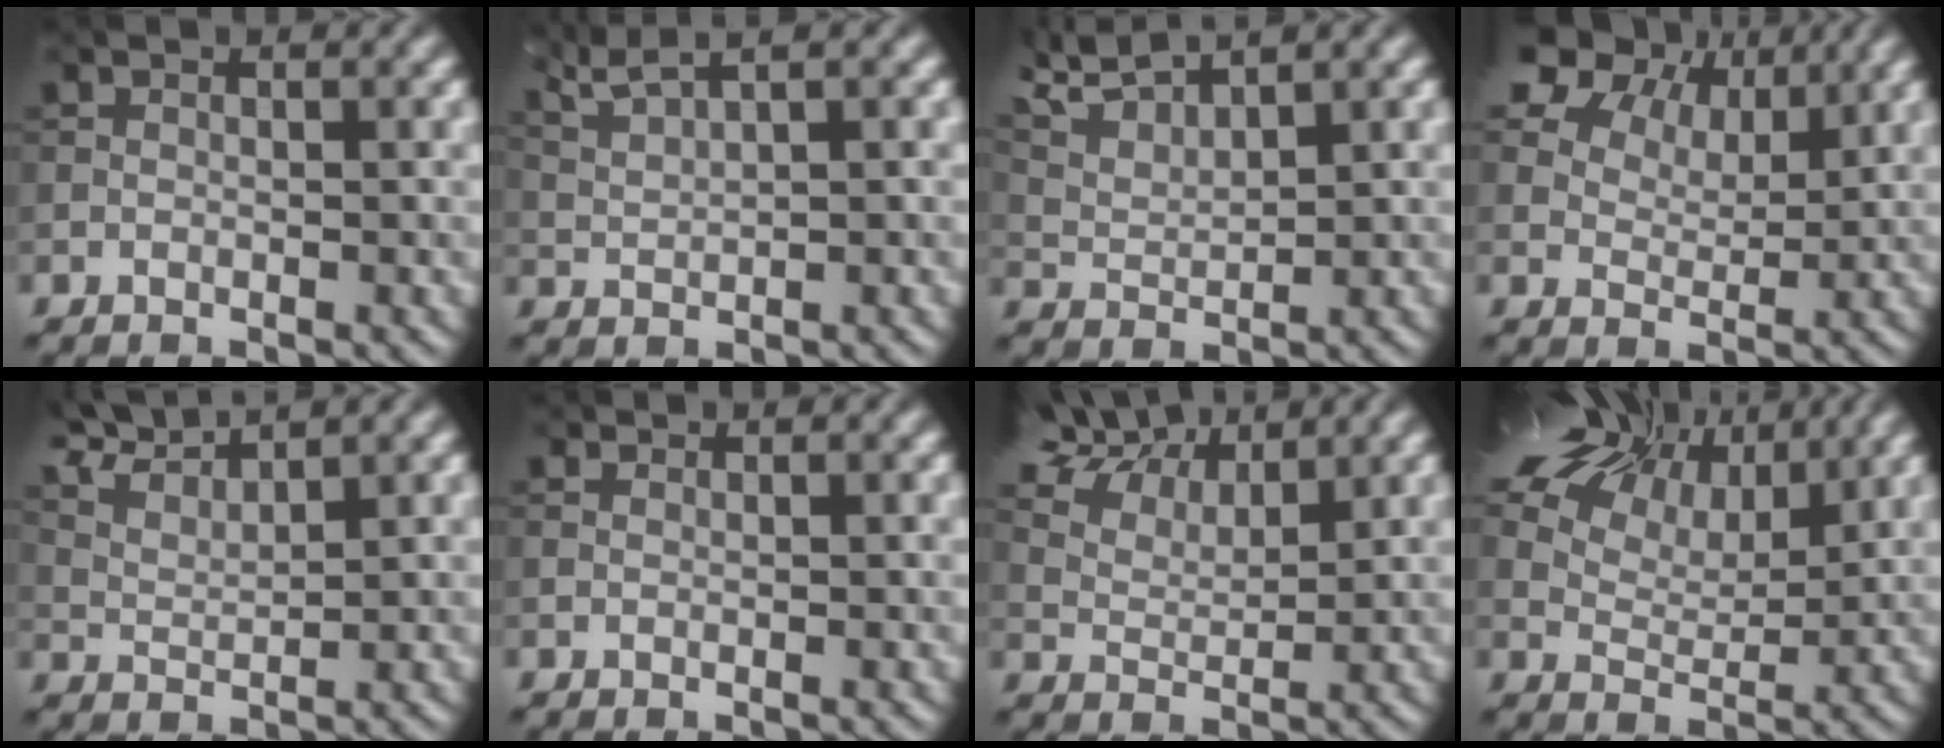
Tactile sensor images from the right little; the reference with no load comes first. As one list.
[{"total": 2.6, "force": [2.1, -0.4, 1.4], "torque": [-0.056, 0.004, 0.069]}, {"total": 3.3, "force": [3.2, -0.2, 0.9], "torque": [-0.052, 0.002, 0.091]}, {"total": 8.7, "force": [6.3, 4.6, 4.0], "torque": [-0.124, 0.007, 0.133]}, {"total": 3.7, "force": [3.5, -0.1, 1.0], "torque": [-0.049, -0.001, 0.090]}, {"total": 0.9, "force": [0.2, -0.7, -0.7], "torque": [0.002, -0.016, 0.017]}, {"total": 7.7, "force": [6.3, 2.6, 3.5], "torque": [-0.110, 0.012, 0.127]}, {"total": 13.3, "force": [8.2, 6.9, 7.9], "torque": [-0.191, 0.035, 0.148]}]